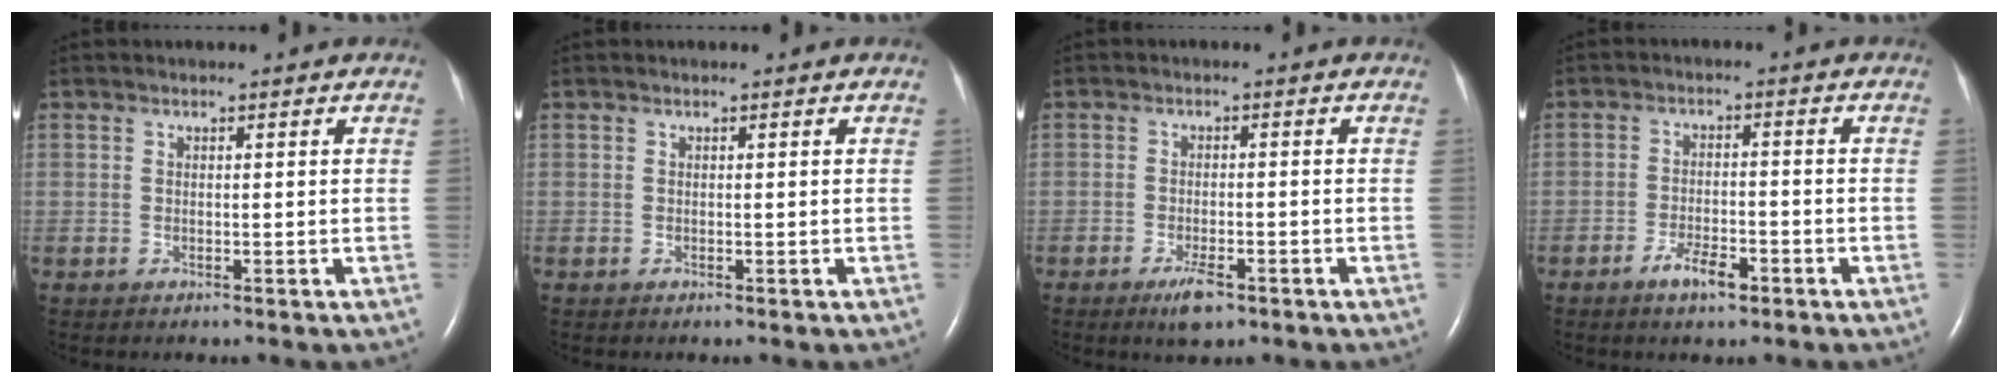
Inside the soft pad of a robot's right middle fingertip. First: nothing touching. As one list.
[{"total": 0.0}, {"total": 3.5, "force": [-2.3, 0.9, 2.6], "torque": [-0.053, -0.003, -0.037]}, {"total": 4.1, "force": [-2.7, 1.2, 2.9], "torque": [-0.057, 0.001, -0.046]}]